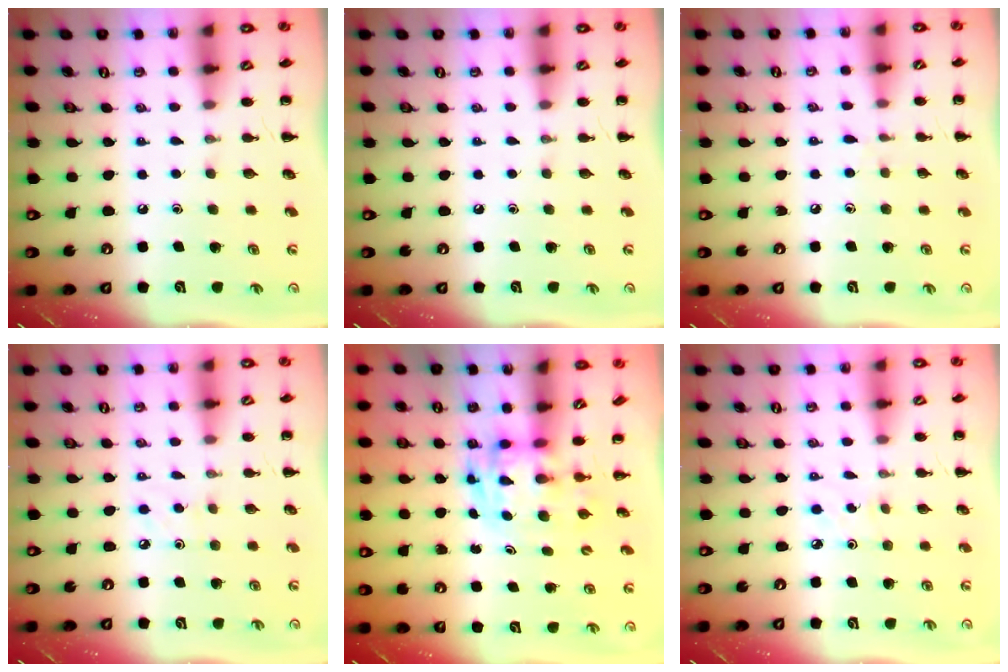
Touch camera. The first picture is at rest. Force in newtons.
{"total": 0.0}
{"total": 3.8, "press": 3.4, "slide": 1.7}
{"total": 2.8, "press": 2.7, "slide": 1.0}
{"total": 3.4, "press": 3.4, "slide": 0.6}
{"total": 2.1, "press": 2.0, "slide": 0.7}